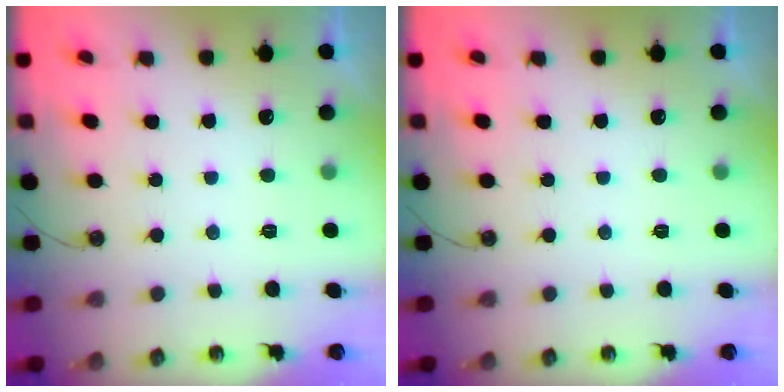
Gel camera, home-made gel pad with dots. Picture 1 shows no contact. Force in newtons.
{"total": 0.0}